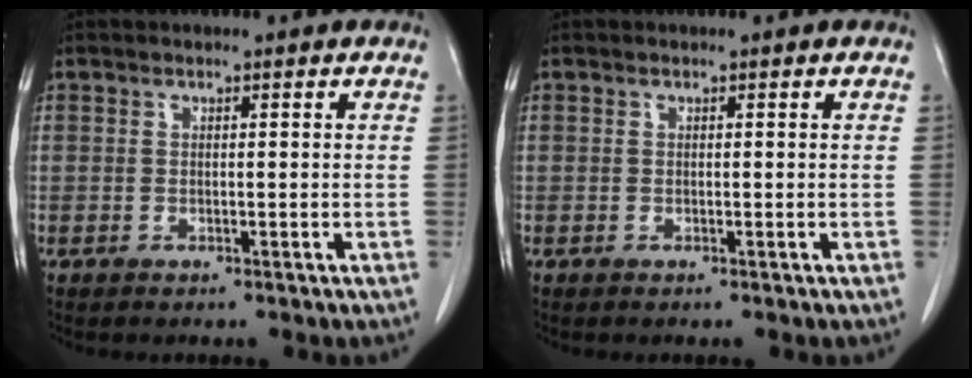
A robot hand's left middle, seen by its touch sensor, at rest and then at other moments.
{"total": 0.0}